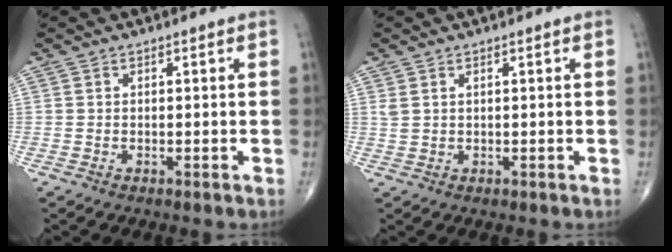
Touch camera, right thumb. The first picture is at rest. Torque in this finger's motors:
{"motor_torque": [-0.38, -0.33, 0.27, 0.22, 0.01]}